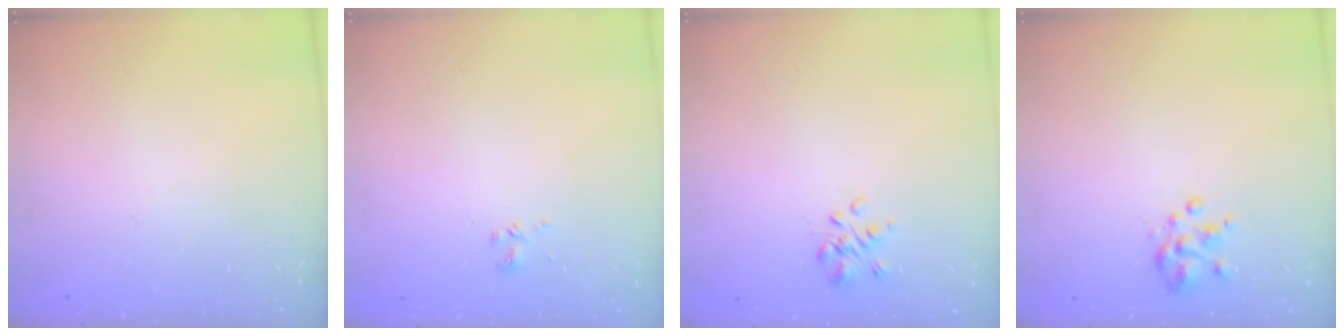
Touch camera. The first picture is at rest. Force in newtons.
{"total": 1.7, "press": 1.5, "slide": 0.8}
{"total": 1.4, "press": 1.2, "slide": 0.8}
{"total": 3.7, "press": 3.4, "slide": 1.4}